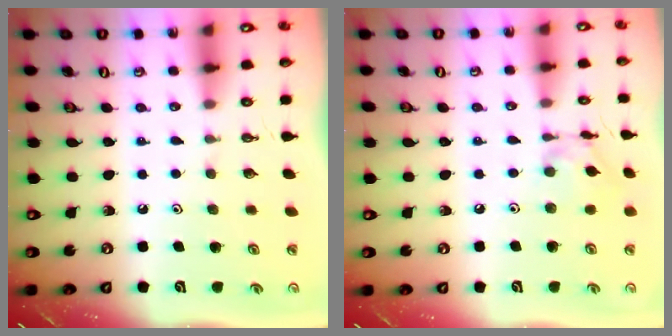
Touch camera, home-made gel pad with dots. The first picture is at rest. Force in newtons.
{"total": 10.4, "press": 10.4, "slide": 0.7}